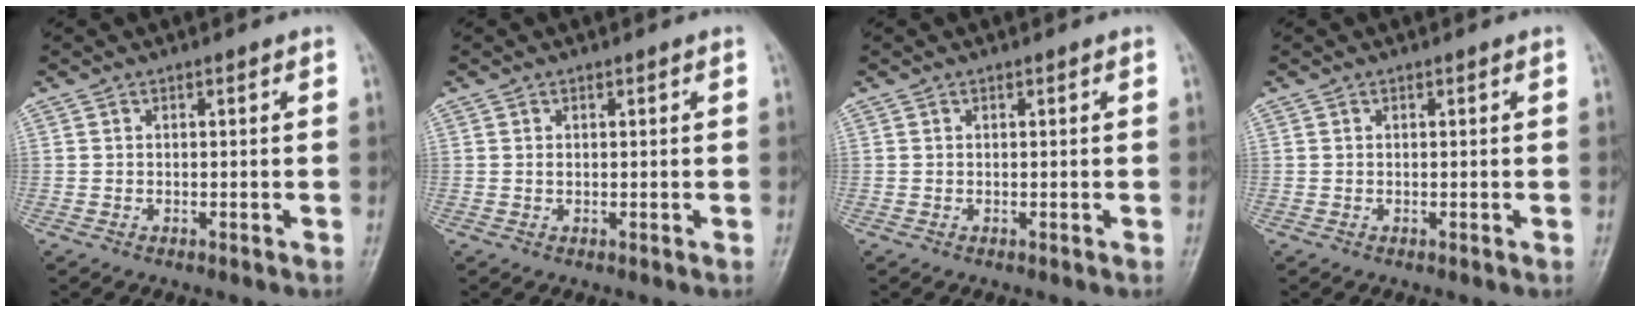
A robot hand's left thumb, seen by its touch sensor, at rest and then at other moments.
{"total": 0.5, "force": [0.2, 0.3, 0.3], "torque": [-0.006, -0.001, 0.005]}
{"total": 0.0}
{"total": 0.0}